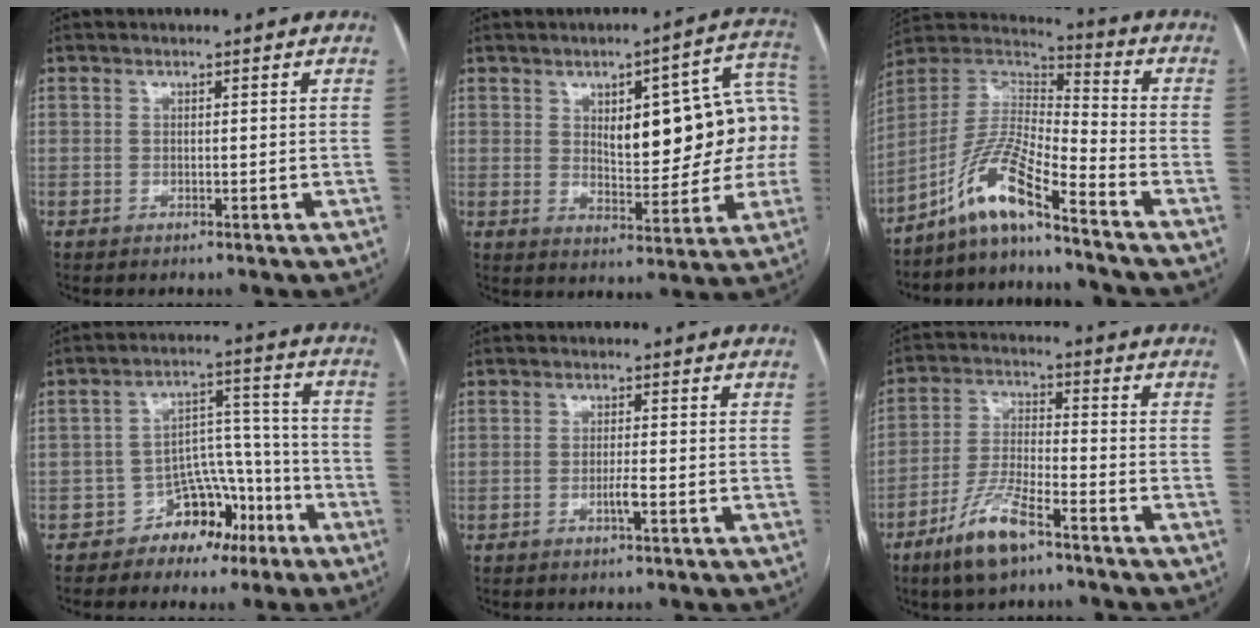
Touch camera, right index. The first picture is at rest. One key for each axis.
{"total": 16.4, "fx": 2.2, "fy": 5.7, "fz": 15.2, "tx": -0.193, "ty": 0.038, "tz": 0.037}
{"total": 10.9, "fx": -8.2, "fy": 0.5, "fz": 7.2, "tx": -0.155, "ty": 0.012, "tz": -0.156}
{"total": 8.4, "fx": -5.1, "fy": 5.6, "fz": 3.5, "tx": -0.048, "ty": 0.036, "tz": -0.077}
{"total": 2.0, "fx": -0.8, "fy": 0.0, "fz": 1.8, "tx": -0.036, "ty": -0.002, "tz": -0.015}
{"total": 9.5, "fx": -6.4, "fy": 1.9, "fz": 6.8, "tx": -0.144, "ty": -0.015, "tz": -0.123}